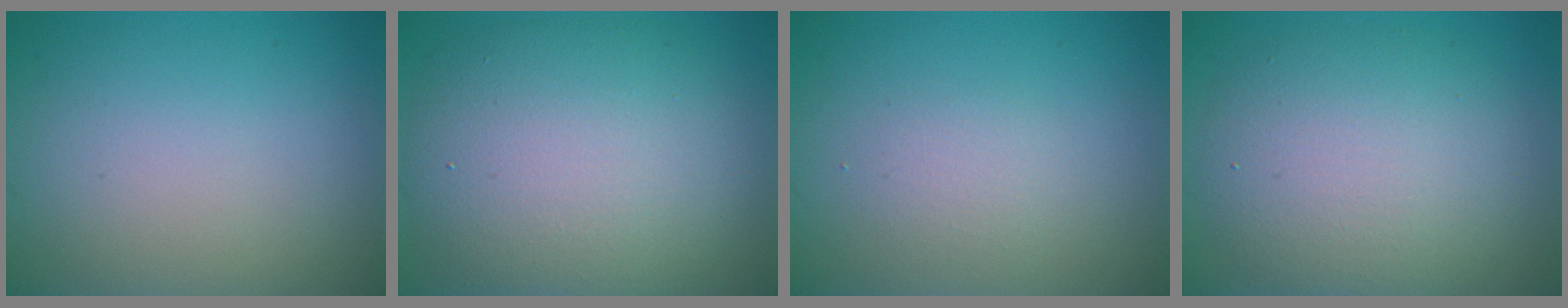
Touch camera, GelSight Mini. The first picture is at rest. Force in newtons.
{"total": 10.8, "press": 10.8, "slide": 0.3}
{"total": 1.5, "press": 1.5, "slide": 0.1}
{"total": 7.5, "press": 7.5, "slide": 0.3}